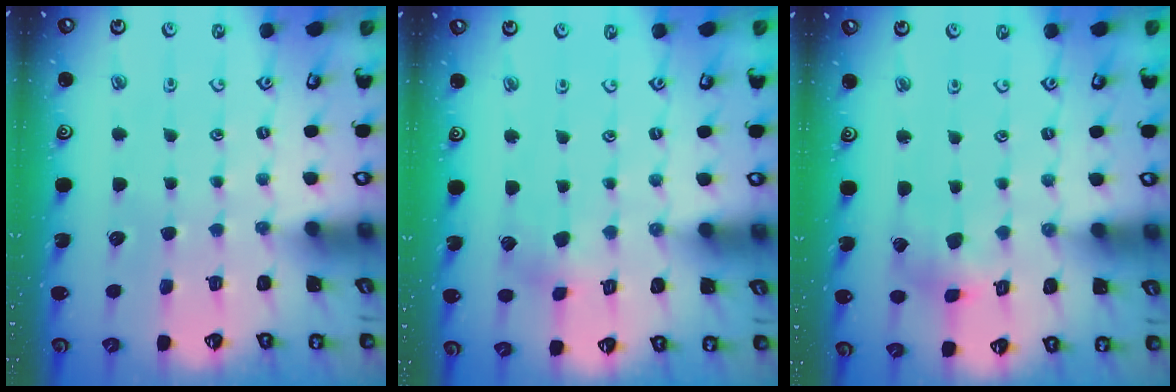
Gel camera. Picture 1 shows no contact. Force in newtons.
{"total": 3.1, "press": 3.1, "slide": 0.6}
{"total": 3.6, "press": 3.6, "slide": 0.4}